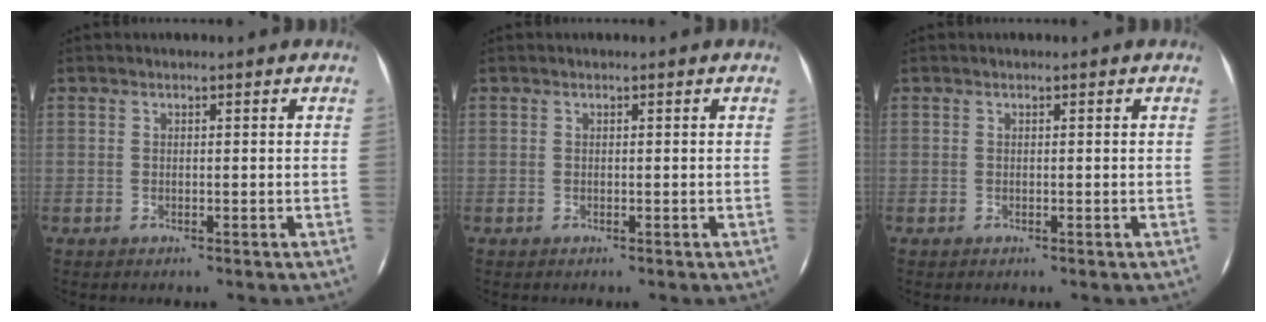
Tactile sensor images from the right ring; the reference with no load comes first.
{"total": 0.0}
{"total": 0.0}